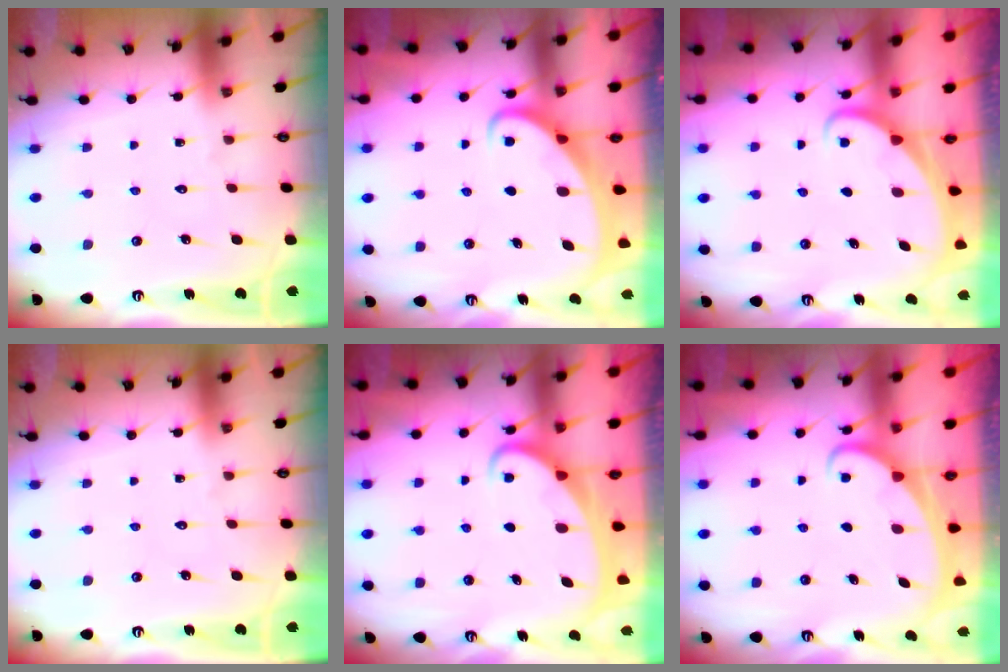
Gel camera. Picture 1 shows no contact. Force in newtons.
{"total": 2.6, "press": 2.5, "slide": 0.4}
{"total": 1.5, "press": 1.5, "slide": 0.1}
{"total": 0.0}
{"total": 2.6, "press": 2.6, "slide": 0.4}
{"total": 2.1, "press": 2.1, "slide": 0.3}